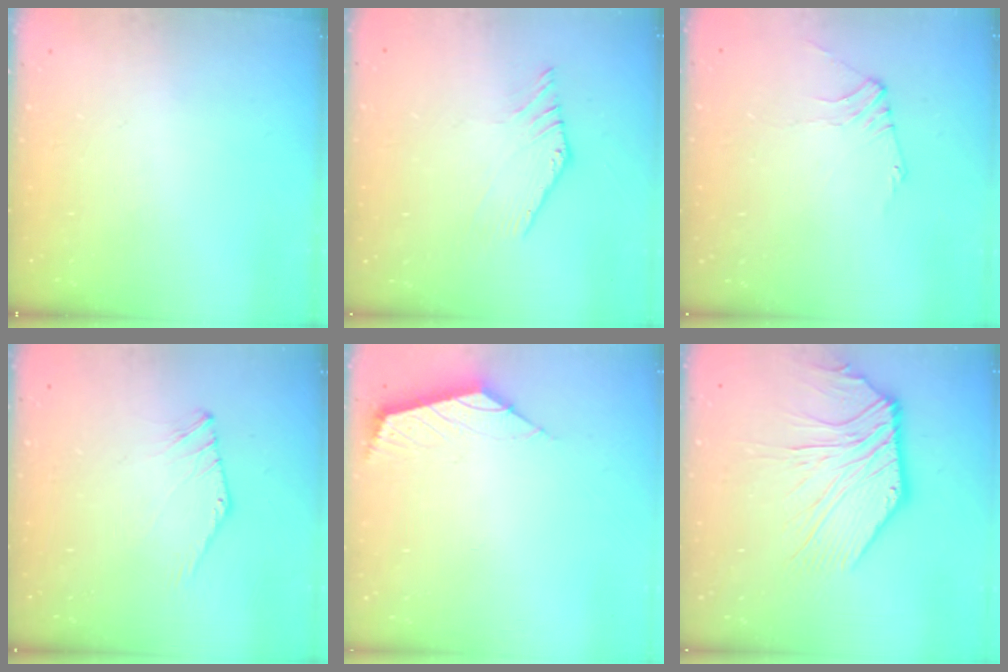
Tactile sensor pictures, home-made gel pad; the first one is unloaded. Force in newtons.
{"total": 1.5, "press": 1.5, "slide": 0.3}
{"total": 1.9, "press": 1.9, "slide": 0.5}
{"total": 1.7, "press": 1.6, "slide": 0.4}
{"total": 2.6, "press": 2.5, "slide": 0.7}
{"total": 7.7, "press": 7.6, "slide": 0.6}